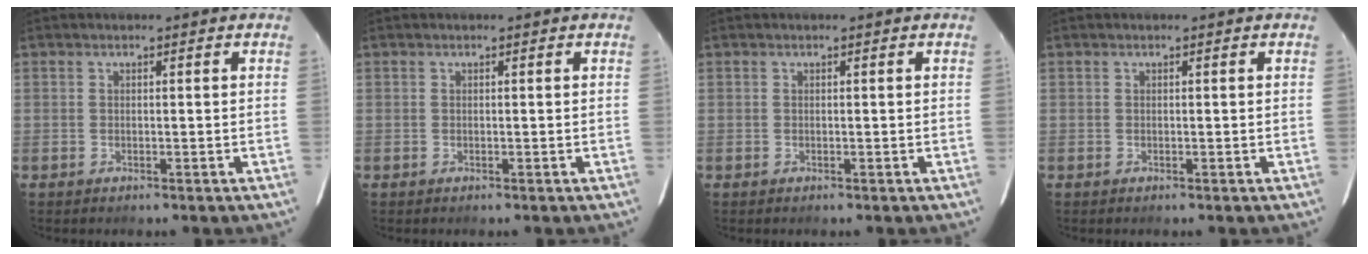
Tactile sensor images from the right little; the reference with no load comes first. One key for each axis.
{"total": 0.0}
{"total": 0.0}
{"total": 0.0}